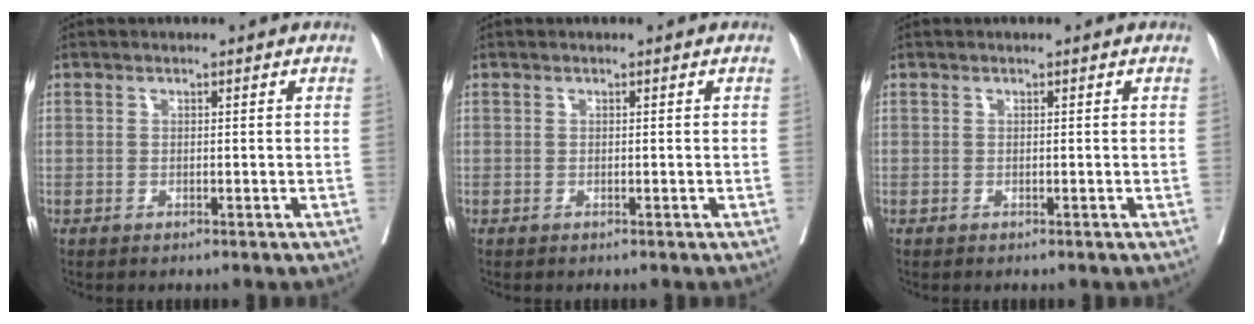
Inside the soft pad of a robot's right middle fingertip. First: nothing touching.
{"total": 0.0}
{"total": 0.0}